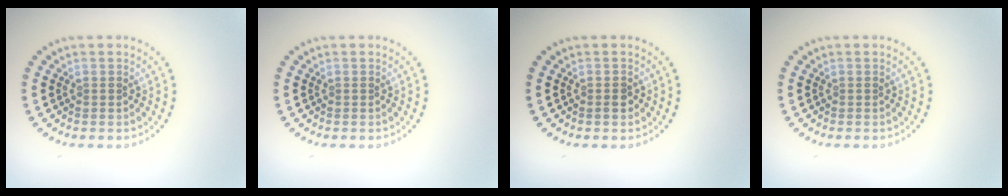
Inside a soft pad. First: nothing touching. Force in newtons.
{"total": 0.0}
{"total": 1.1, "press": 1.1, "slide": 0.3}
{"total": 0.0}